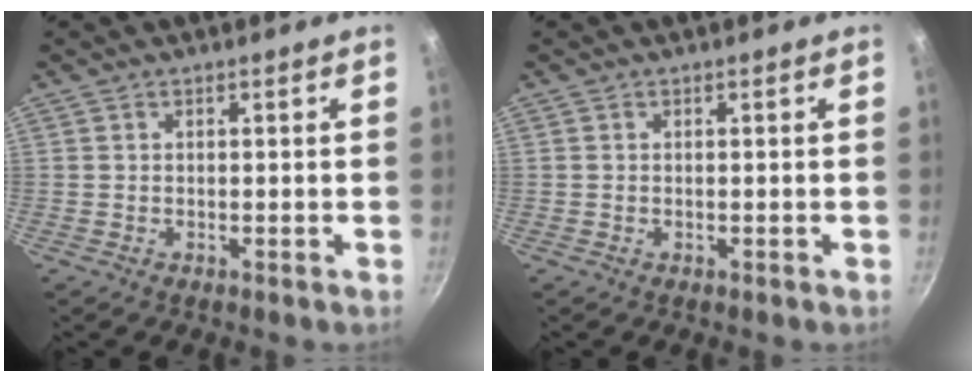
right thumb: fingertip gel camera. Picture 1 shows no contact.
{"total": 0.0}